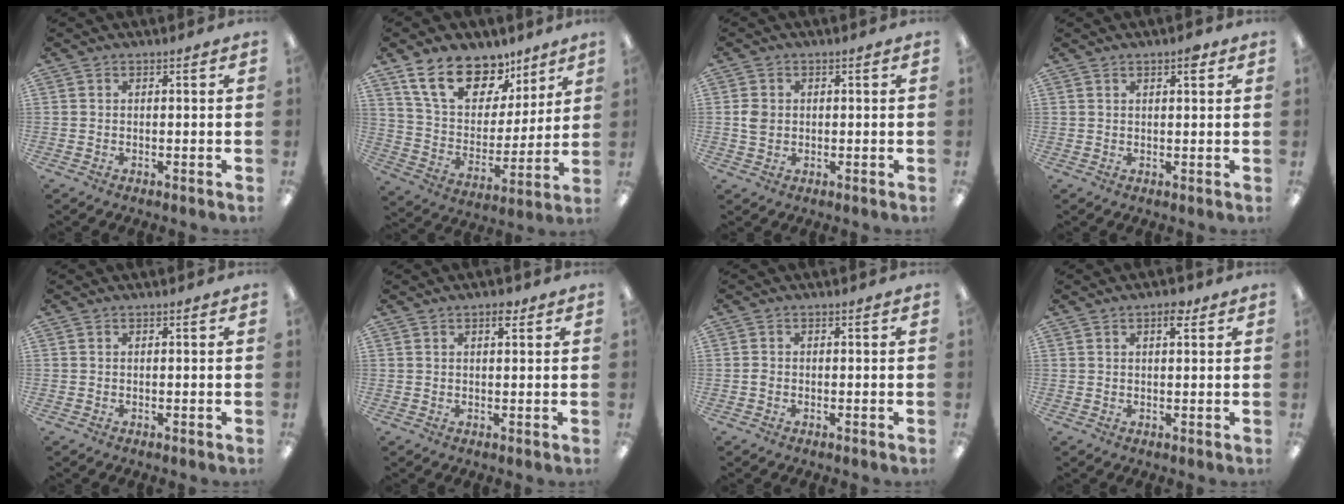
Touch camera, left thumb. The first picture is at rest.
{"total": 17.4, "force": [11.7, 9.9, 8.1], "torque": [-0.145, -0.059, 0.217]}
{"total": 3.2, "force": [-0.1, 2.7, 1.7], "torque": [-0.022, 0.004, -0.003]}
{"total": 2.7, "force": [1.6, 0.9, 1.9], "torque": [-0.017, -0.007, 0.022]}
{"total": 0.0}
{"total": 2.6, "force": [1.7, 1.1, 1.7], "torque": [-0.013, -0.007, 0.025]}
{"total": 0.8, "force": [-0.3, 0.6, 0.4], "torque": [-0.007, 0.003, -0.008]}
{"total": 3.6, "force": [2.1, 1.5, 2.5], "torque": [-0.022, -0.008, 0.028]}